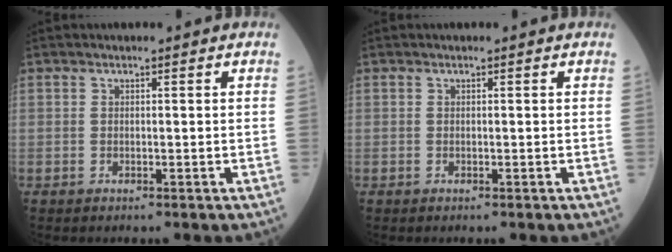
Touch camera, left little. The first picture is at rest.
{"total": 0.0}